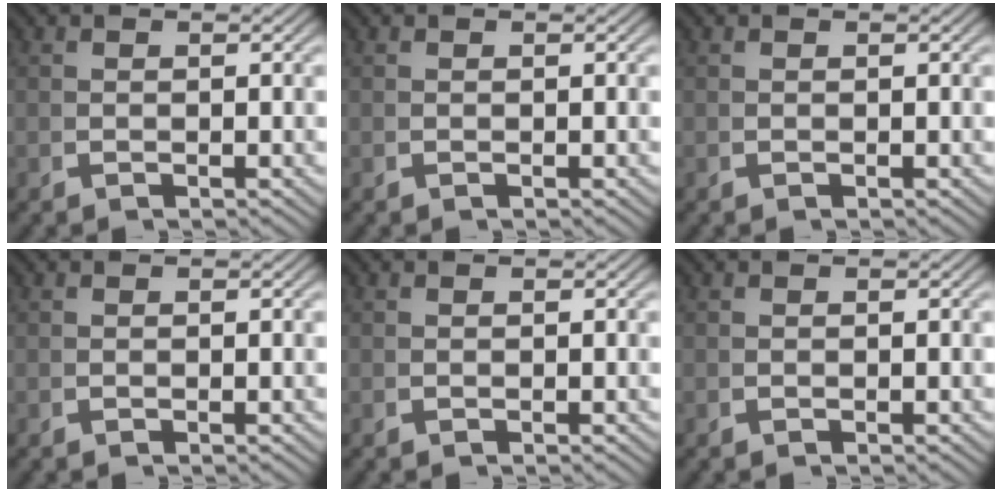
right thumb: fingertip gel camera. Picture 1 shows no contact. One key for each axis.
{"total": 0.0}
{"total": 0.0}
{"total": 0.0}
{"total": 0.0}
{"total": 0.0}